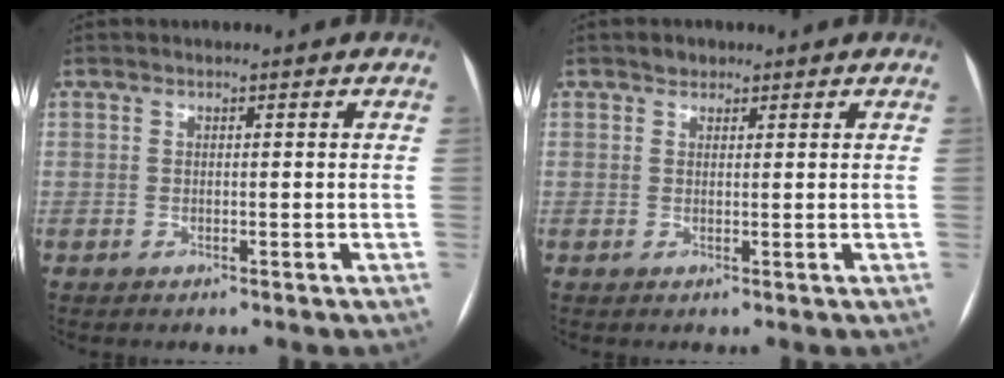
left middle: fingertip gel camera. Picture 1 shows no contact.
{"total": 1.5, "force": [1.1, 1.0, 0.3], "torque": [-0.003, 0.004, 0.015]}